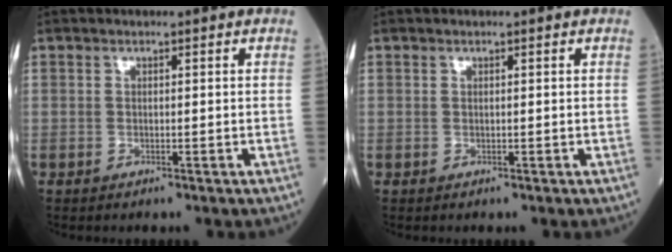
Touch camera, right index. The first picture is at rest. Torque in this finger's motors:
{"motor_torque": [0.00, 0.00, 0.00, 0.00]}